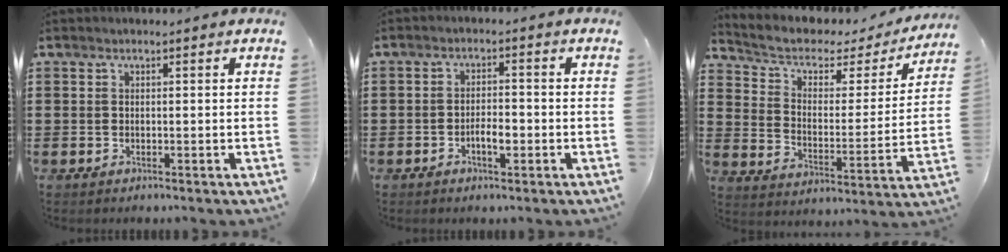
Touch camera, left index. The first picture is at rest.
{"total": 3.2, "force": [-1.2, 1.3, 2.7], "torque": [-0.050, 0.005, -0.023]}
{"total": 4.4, "force": [2.8, 2.4, 2.4], "torque": [-0.065, -0.017, 0.042]}